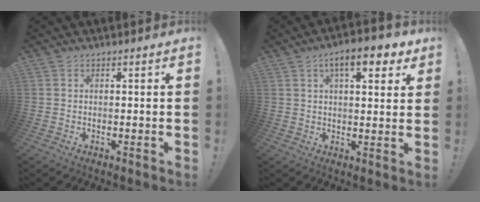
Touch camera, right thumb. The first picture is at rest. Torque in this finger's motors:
{"motor_torque": [0.08, 2.08, 0.87, 0.20, 0.05]}